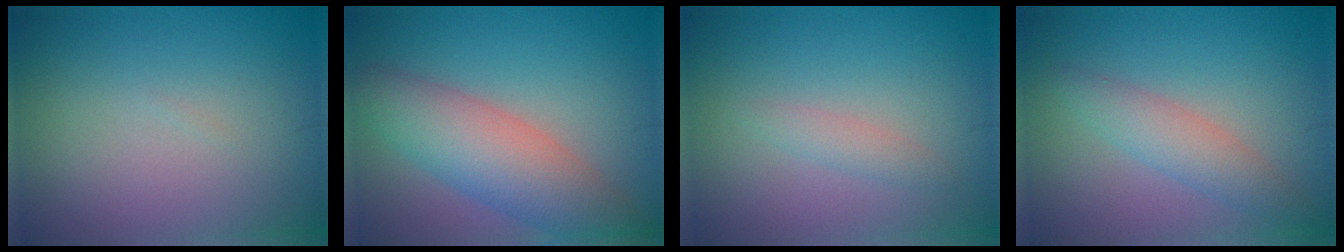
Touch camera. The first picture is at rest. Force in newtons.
{"total": 7.0, "press": 6.9, "slide": 0.5}
{"total": 1.3, "press": 1.3, "slide": 0.0}
{"total": 2.9, "press": 2.9, "slide": 0.1}